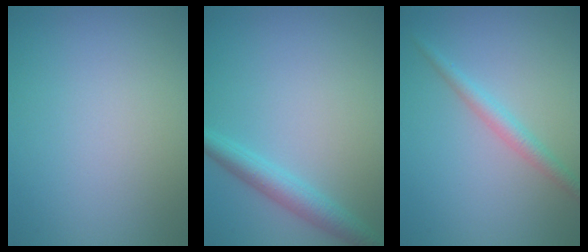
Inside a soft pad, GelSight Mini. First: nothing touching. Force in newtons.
{"total": 2.8, "press": 2.8, "slide": 0.1}
{"total": 2.1, "press": 2.1, "slide": 0.0}